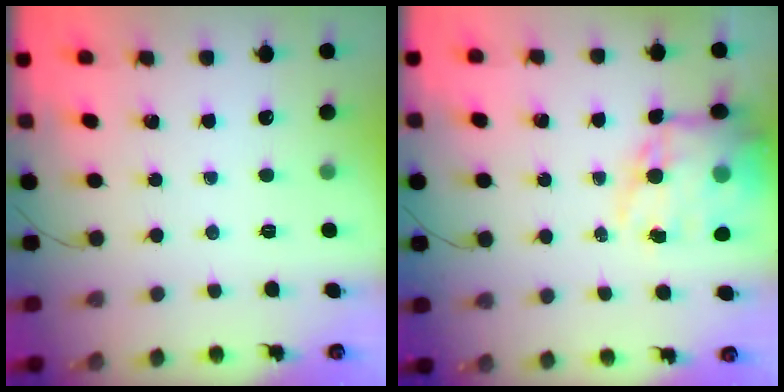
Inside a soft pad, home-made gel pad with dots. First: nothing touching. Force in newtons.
{"total": 18.7, "press": 18.2, "slide": 4.2}